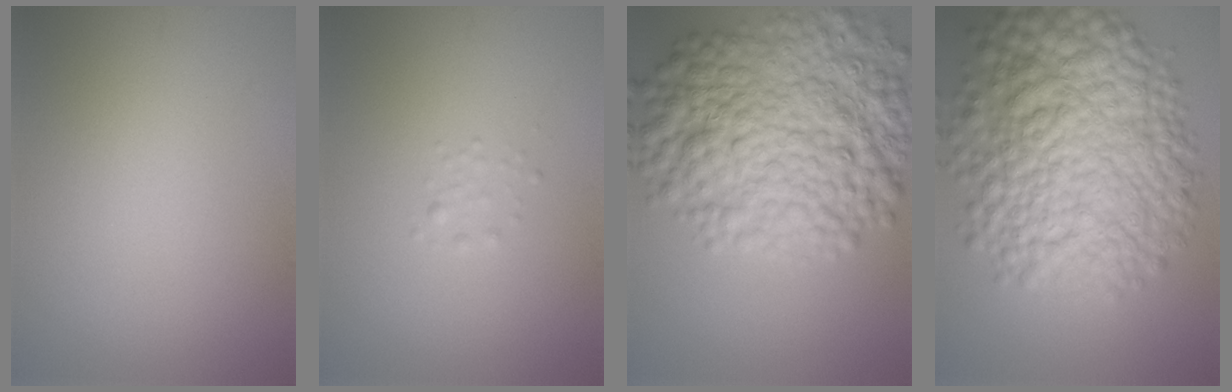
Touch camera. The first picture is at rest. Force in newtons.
{"total": 0.7, "press": 0.7, "slide": 0.0}
{"total": 11.7, "press": 11.7, "slide": 0.2}
{"total": 13.4, "press": 13.4, "slide": 0.2}